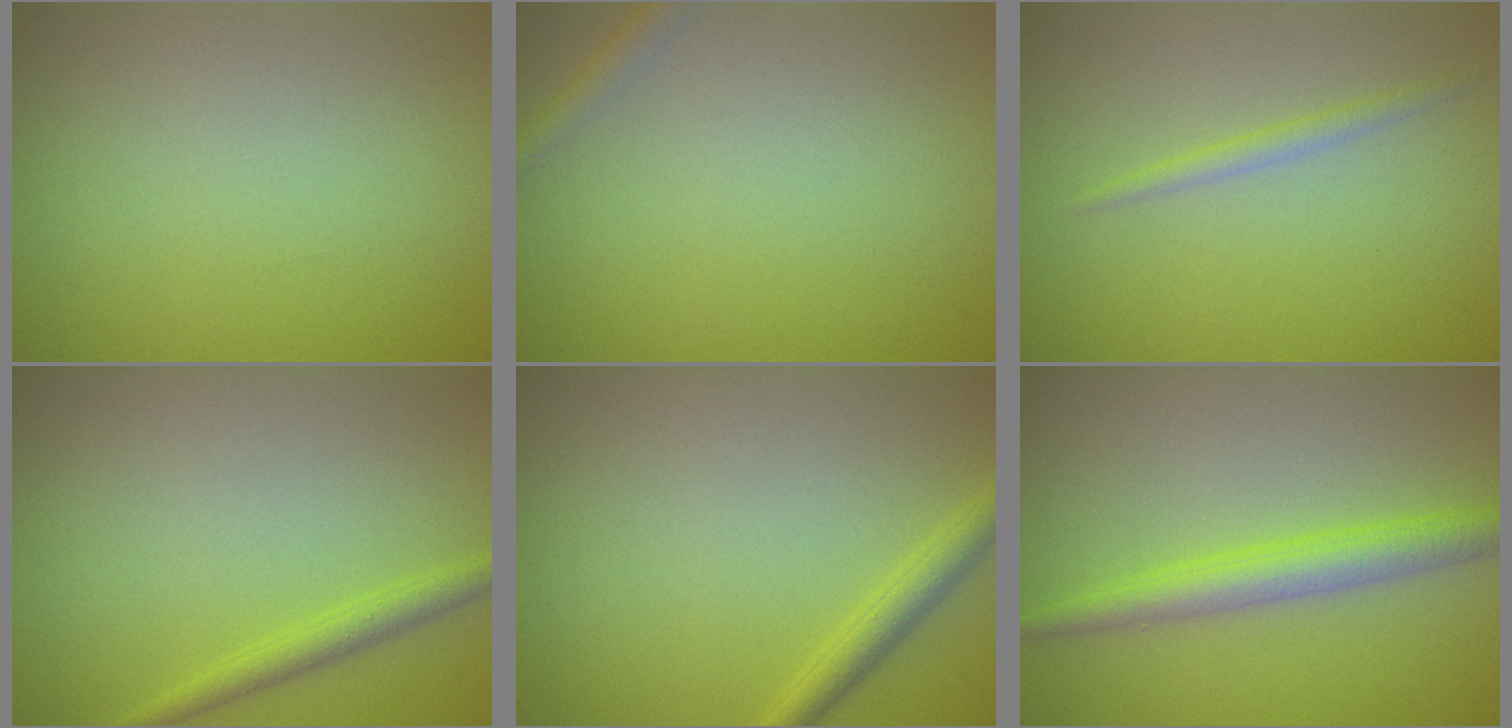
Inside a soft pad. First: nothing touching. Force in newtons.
{"total": 1.3, "press": 1.3, "slide": 0.1}
{"total": 1.2, "press": 1.2, "slide": 0.0}
{"total": 1.9, "press": 1.9, "slide": 0.1}
{"total": 2.0, "press": 2.0, "slide": 0.1}
{"total": 3.6, "press": 3.6, "slide": 0.1}